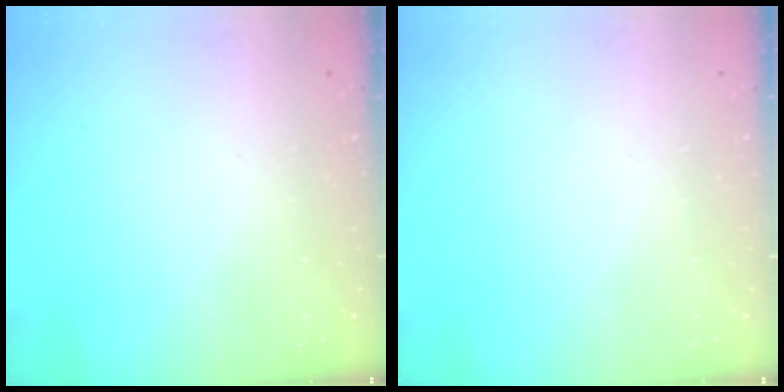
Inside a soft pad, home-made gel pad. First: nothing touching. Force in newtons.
{"total": 0.0}